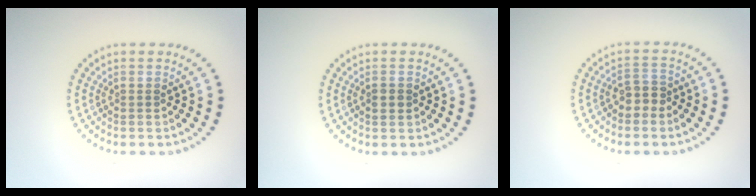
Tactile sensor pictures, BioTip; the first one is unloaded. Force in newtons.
{"total": 1.2, "press": 1.2, "slide": 0.2}
{"total": 1.9, "press": 1.7, "slide": 0.9}